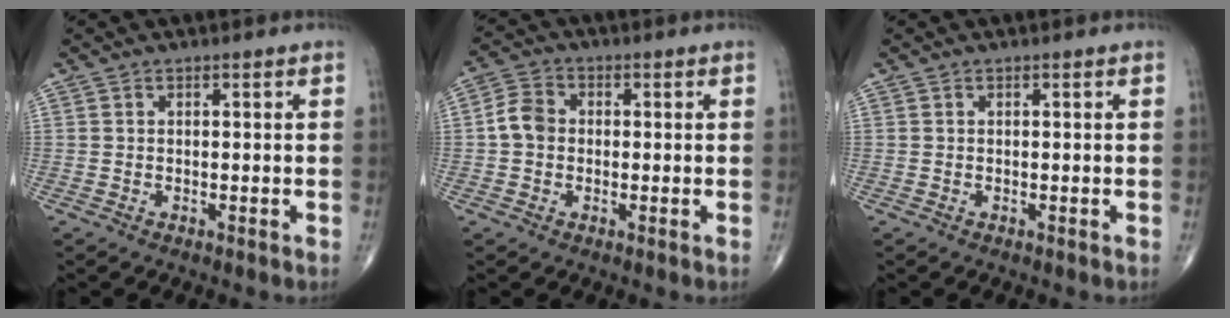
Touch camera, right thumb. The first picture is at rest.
{"total": 4.9, "force": [-0.2, 4.0, 2.8], "torque": [-0.047, 0.014, -0.013]}
{"total": 0.0}